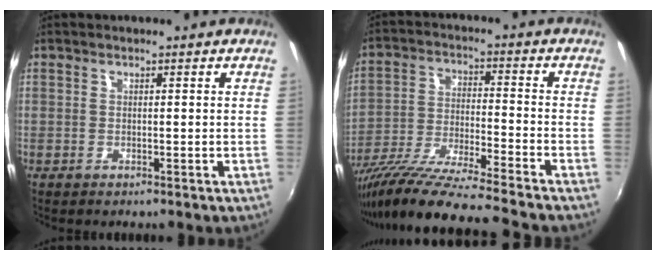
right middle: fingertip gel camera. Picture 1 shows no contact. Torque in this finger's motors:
{"motor_torque": [1.06, -1.08, 0.54, 0.21]}